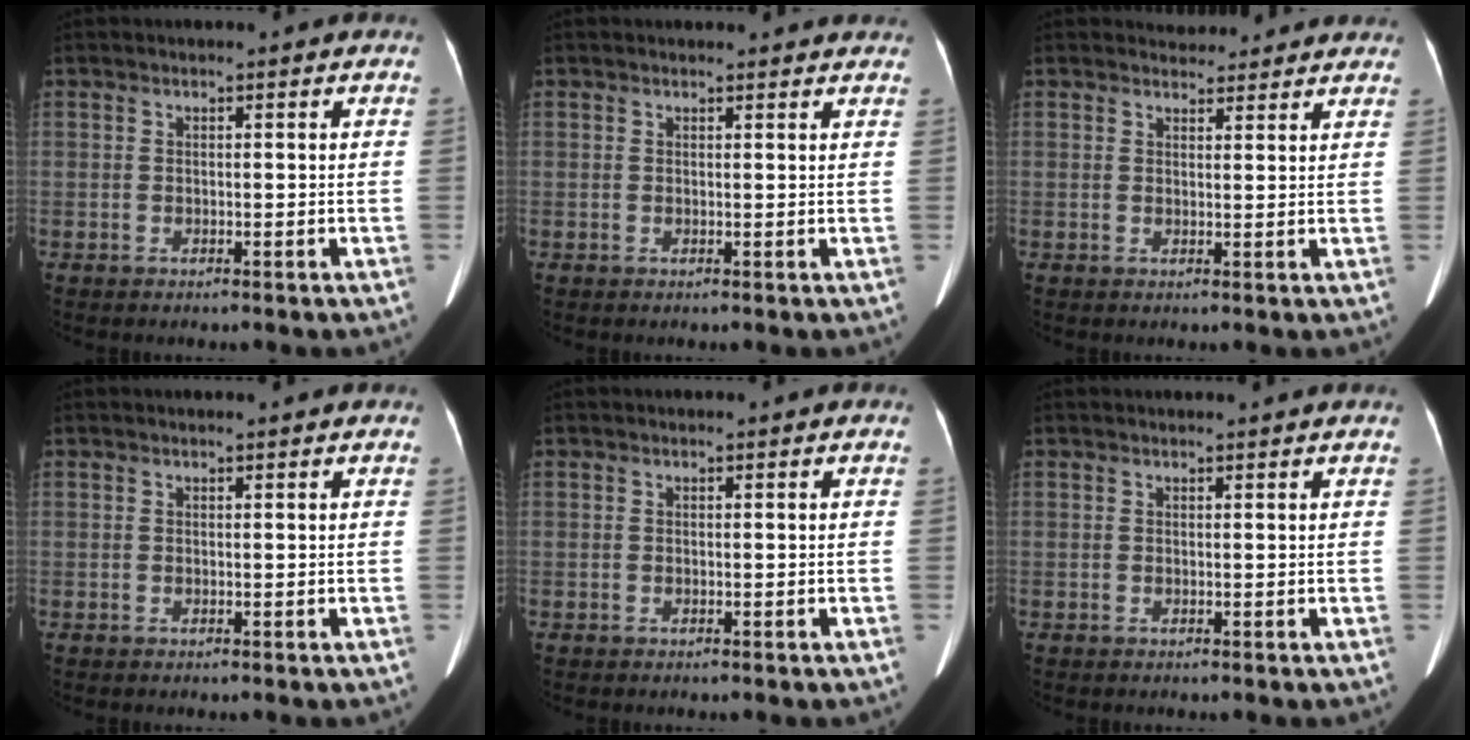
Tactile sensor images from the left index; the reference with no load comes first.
{"total": 3.9, "force": [3.7, 0.8, 0.6], "torque": [-0.008, 0.009, 0.031]}
{"total": 4.8, "force": [4.5, 1.5, 0.6], "torque": [-0.003, 0.014, 0.051]}
{"total": 1.2, "force": [1.1, 0.0, 0.5], "torque": [-0.009, 0.012, 0.015]}
{"total": 0.0}
{"total": 2.2, "force": [2.1, -0.2, 0.6], "torque": [-0.009, 0.012, 0.025]}